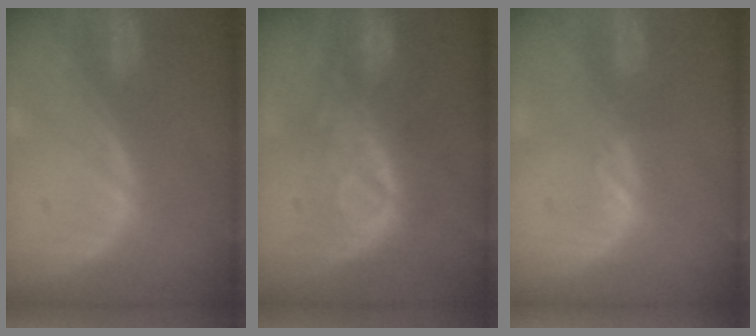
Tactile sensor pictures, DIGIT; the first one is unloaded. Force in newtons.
{"total": 8.7, "press": 8.5, "slide": 2.0}
{"total": 1.1, "press": 1.0, "slide": 0.4}